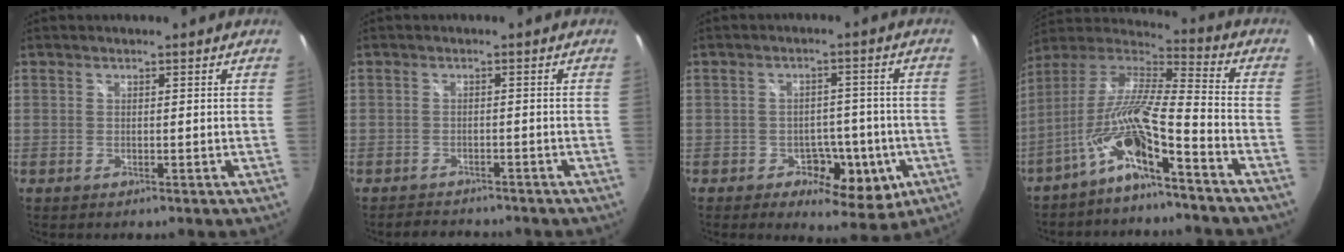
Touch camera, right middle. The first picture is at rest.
{"total": 4.0, "force": [-3.6, 1.4, 0.7], "torque": [-0.022, 0.001, -0.054]}
{"total": 8.6, "force": [-3.0, 6.0, 5.4], "torque": [-0.078, 0.002, -0.031]}
{"total": 12.2, "force": [-6.6, 0.5, 10.2], "torque": [-0.181, -0.002, -0.129]}